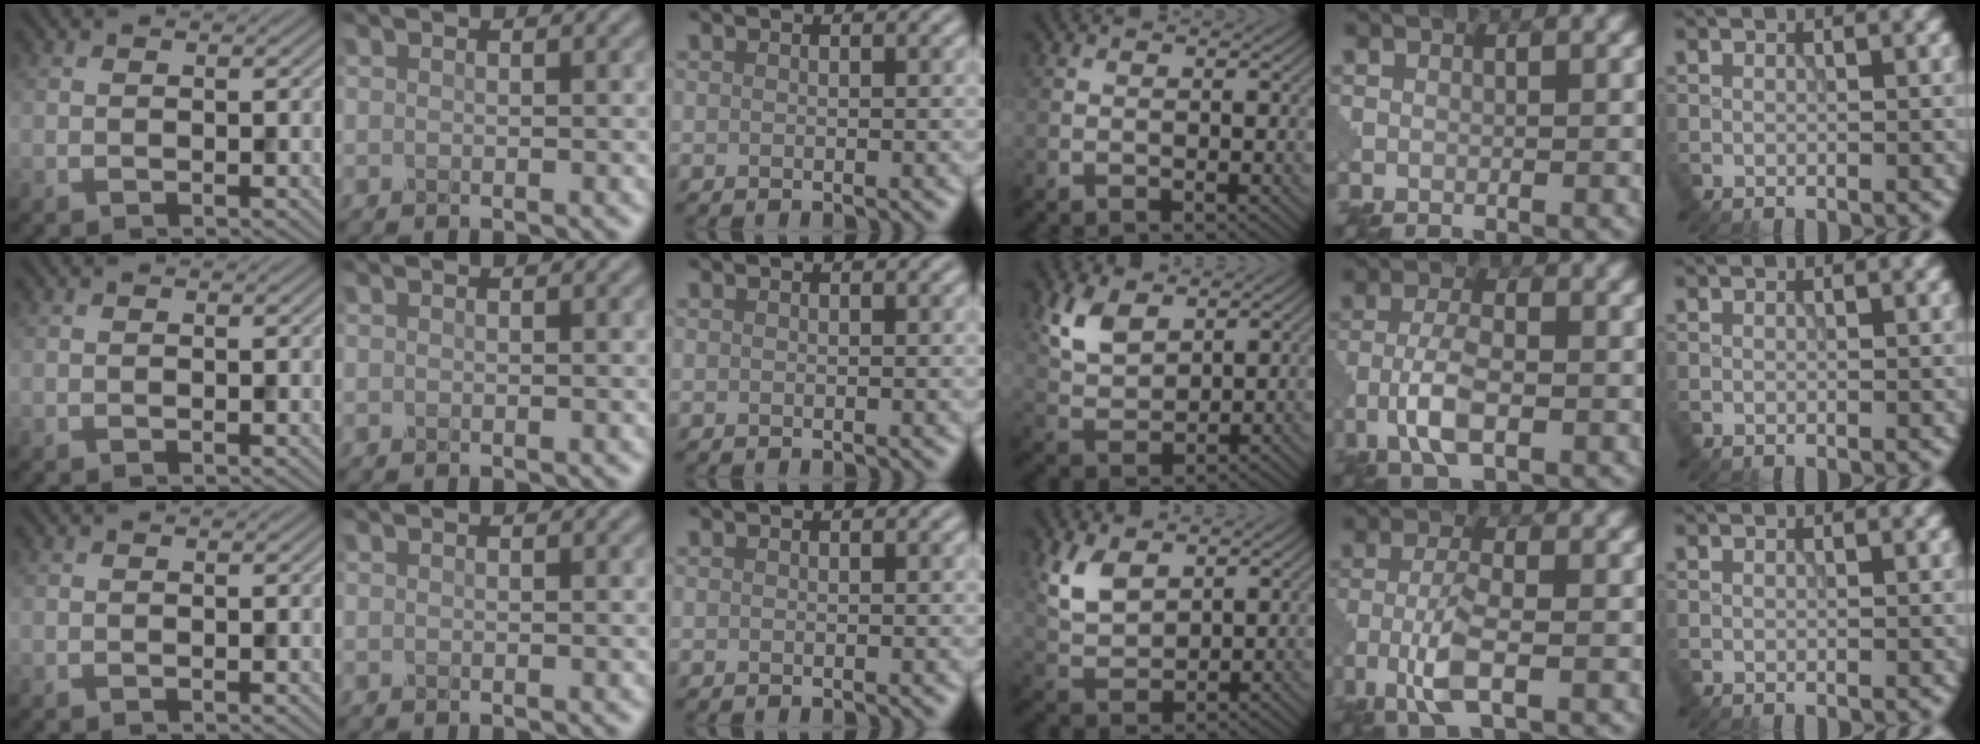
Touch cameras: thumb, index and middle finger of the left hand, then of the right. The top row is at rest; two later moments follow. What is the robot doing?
{"motion": "squeeze", "object": "clothespin"}